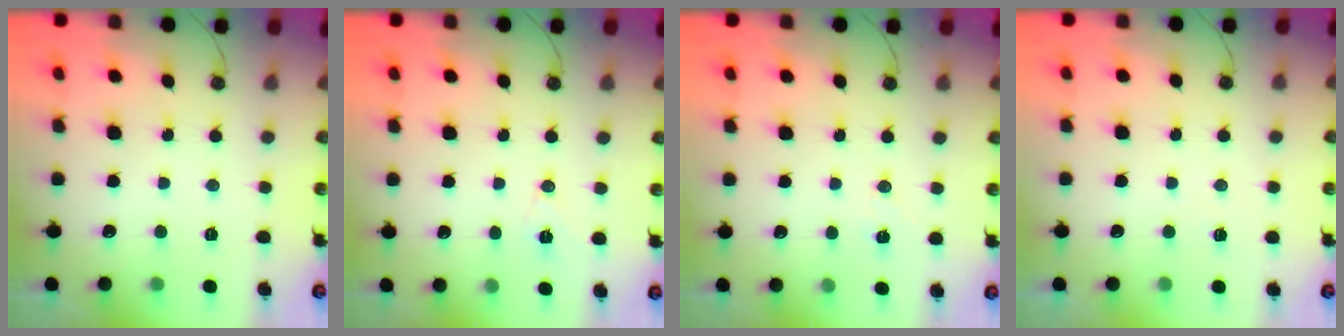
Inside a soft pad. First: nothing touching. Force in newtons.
{"total": 6.7, "press": 5.0, "slide": 4.5}
{"total": 5.4, "press": 4.0, "slide": 3.6}
{"total": 3.6, "press": 3.2, "slide": 1.6}